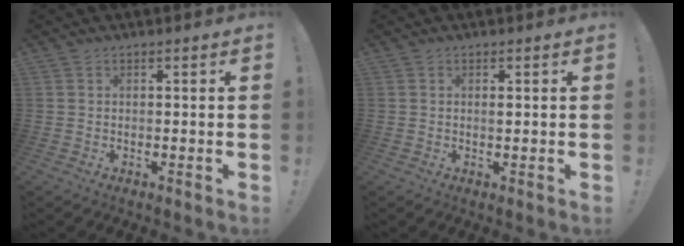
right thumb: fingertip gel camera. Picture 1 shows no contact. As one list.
[{"total": 1.4, "force": [0.2, 0.5, 1.3], "torque": [-0.019, -0.002, 0.001]}]